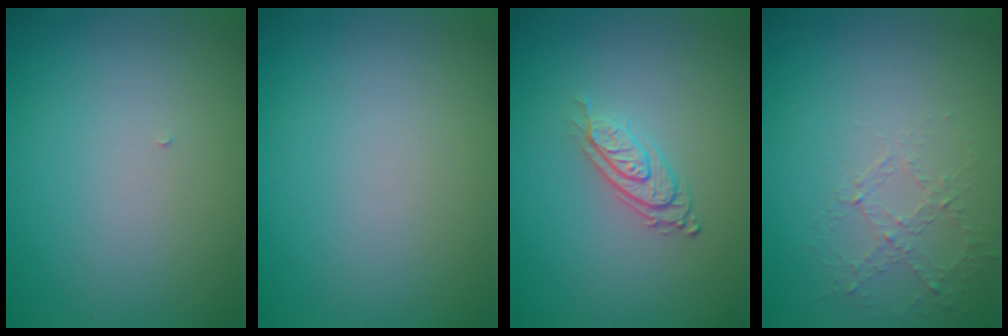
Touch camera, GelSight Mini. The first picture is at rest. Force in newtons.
{"total": 0.0}
{"total": 2.9, "press": 2.0, "slide": 2.0}
{"total": 1.1, "press": 0.5, "slide": 1.0}